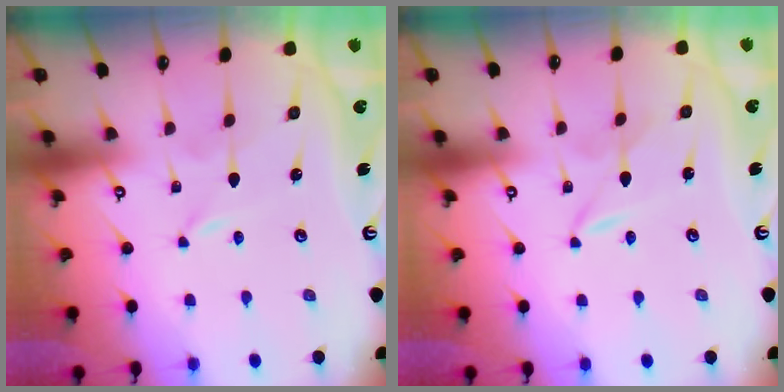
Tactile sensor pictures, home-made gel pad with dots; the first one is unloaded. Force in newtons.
{"total": 0.8, "press": 0.8, "slide": 0.2}